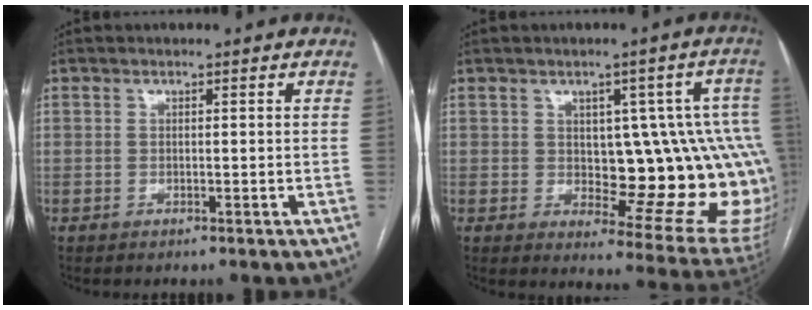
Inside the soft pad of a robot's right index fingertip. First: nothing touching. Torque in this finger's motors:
{"motor_torque": [0.33, 0.10, 0.17, 0.03]}